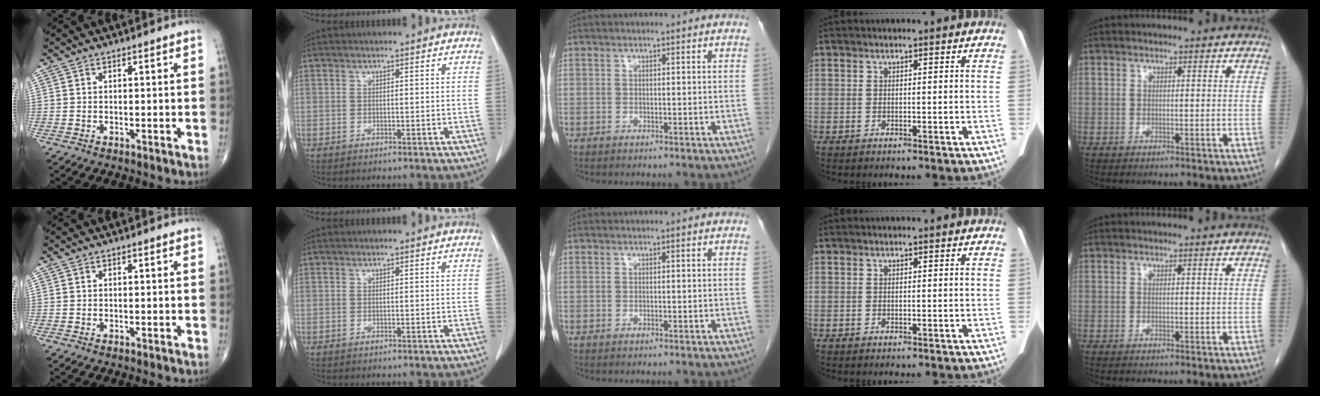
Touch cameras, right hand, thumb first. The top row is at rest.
{}